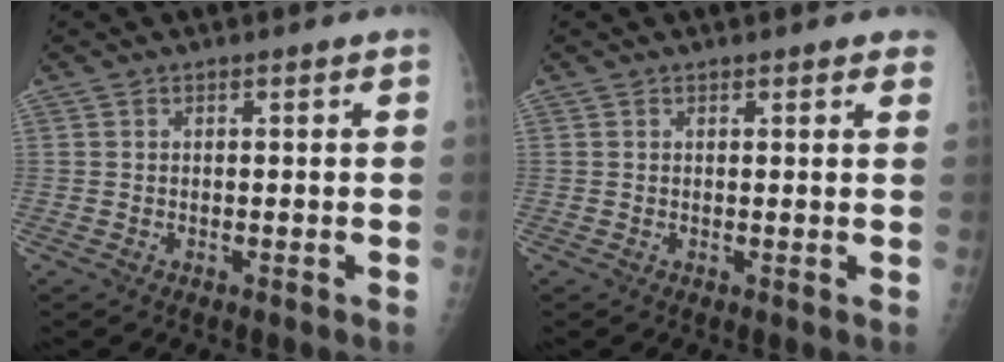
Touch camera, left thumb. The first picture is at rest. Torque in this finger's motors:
{"motor_torque": [-0.24, -0.13, -0.09, 0.31, 0.05]}